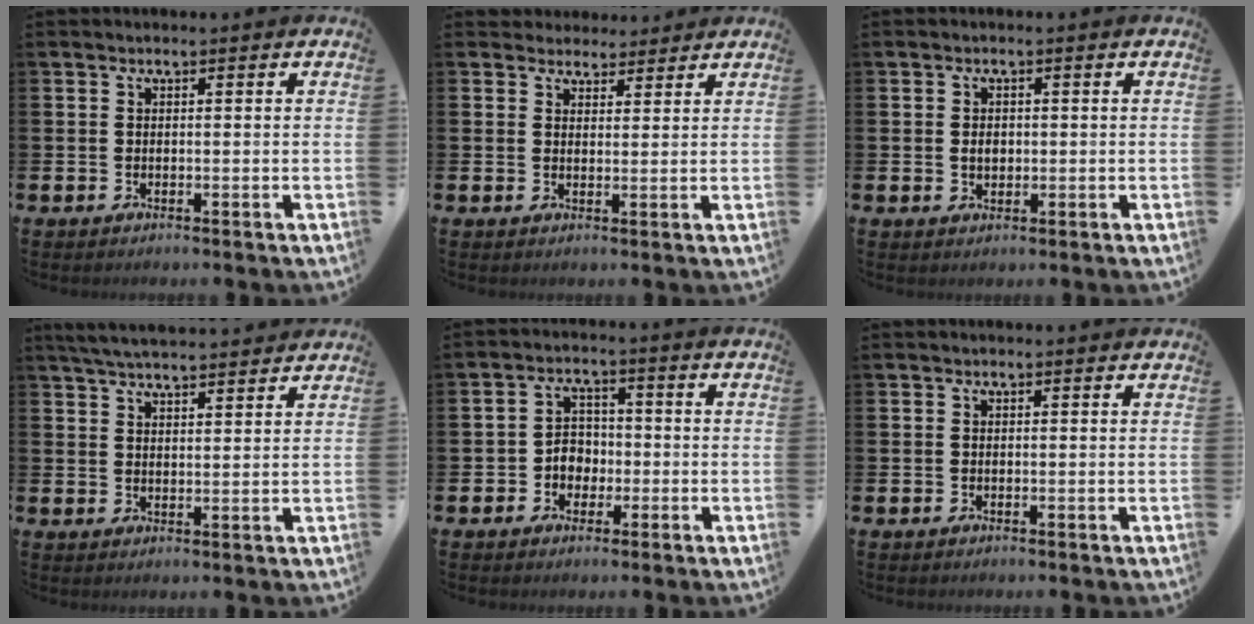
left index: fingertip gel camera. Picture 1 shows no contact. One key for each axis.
{"total": 3.3, "fx": 3.0, "fy": 1.4, "fz": -0.4, "tx": 0.010, "ty": -0.016, "tz": 0.052}
{"total": 1.8, "fx": 0.1, "fy": 1.3, "fz": 1.2, "tx": -0.012, "ty": 0.003, "tz": -0.002}
{"total": 4.7, "fx": 4.6, "fy": 0.3, "fz": 1.0, "tx": -0.039, "ty": -0.015, "tz": 0.086}
{"total": 3.5, "fx": -1.2, "fy": 3.0, "fz": 1.4, "tx": -0.022, "ty": 0.002, "tz": -0.030}
{"total": 0.0}